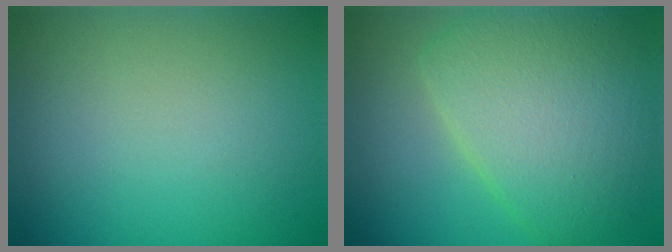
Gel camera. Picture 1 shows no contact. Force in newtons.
{"total": 7.7, "press": 7.7, "slide": 0.4}